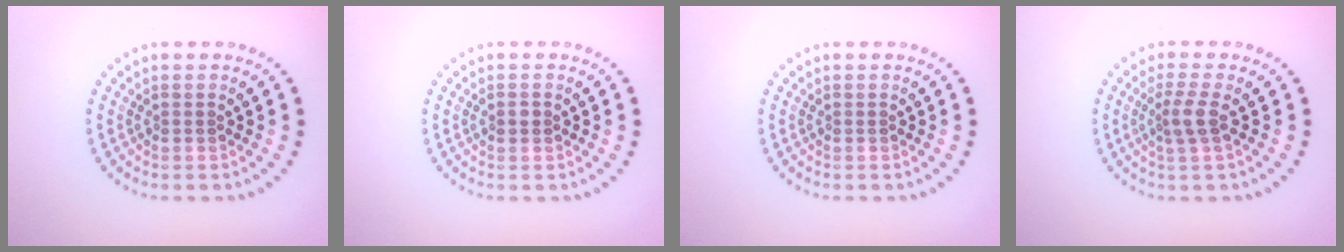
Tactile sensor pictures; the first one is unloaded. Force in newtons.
{"total": 1.1, "press": 1.1, "slide": 0.0}
{"total": 0.0}
{"total": 2.1, "press": 1.6, "slide": 1.3}